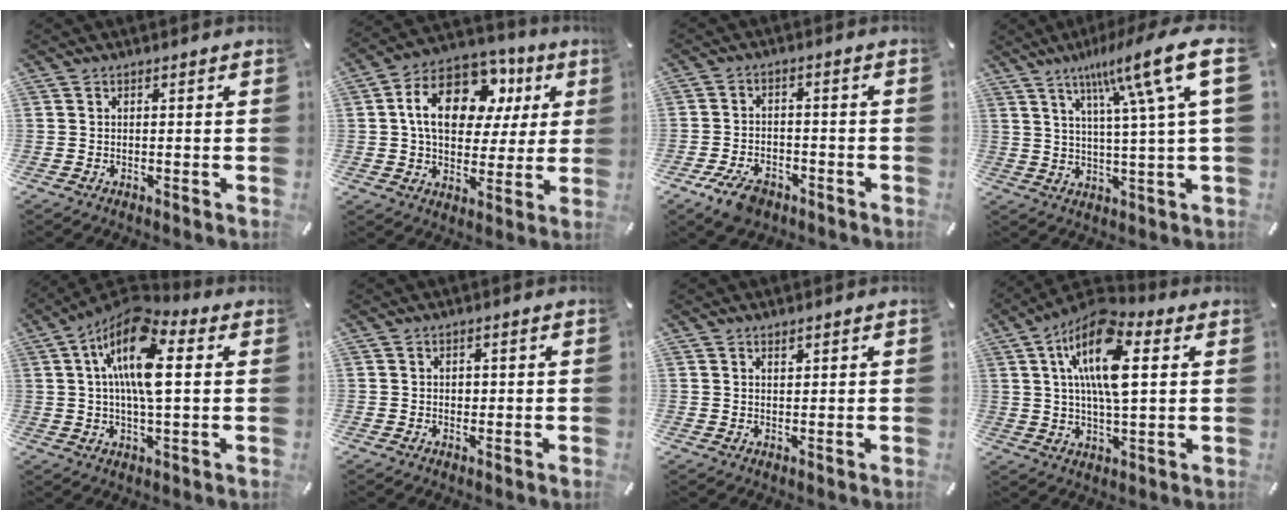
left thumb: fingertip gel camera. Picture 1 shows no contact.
{"total": 18.1, "force": [5.9, 12.3, 11.8], "torque": [-0.198, -0.010, 0.108]}
{"total": 6.5, "force": [-4.1, 3.8, 3.4], "torque": [-0.067, 0.021, -0.075]}
{"total": 17.5, "force": [7.5, 2.2, 15.7], "torque": [-0.246, -0.033, 0.104]}
{"total": 15.2, "force": [3.7, 6.2, 13.4], "torque": [-0.257, -0.007, 0.060]}
{"total": 0.9, "force": [0.0, 0.9, 0.3], "torque": [0.000, 0.001, -0.003]}
{"total": 1.0, "force": [0.8, 0.5, 0.4], "torque": [-0.008, 0.001, 0.015]}
{"total": 15.6, "force": [5.0, 6.6, 13.2], "torque": [-0.261, -0.006, 0.082]}